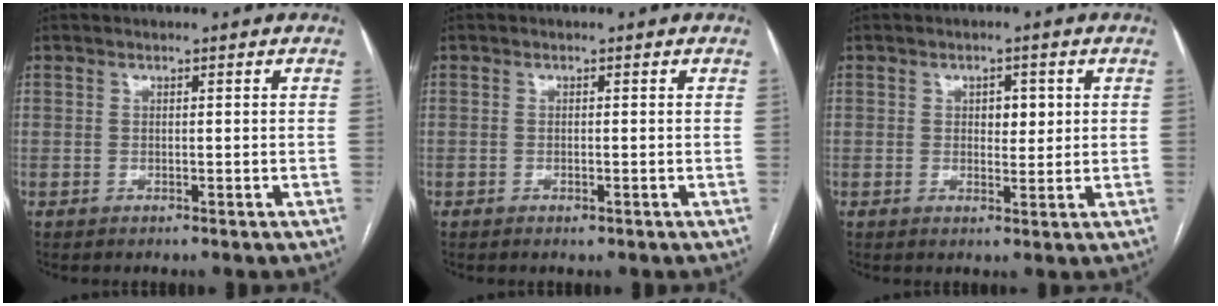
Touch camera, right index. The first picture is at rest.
{"total": 0.6, "force": [-0.4, 0.1, 0.5], "torque": [-0.007, -0.001, -0.005]}
{"total": 2.9, "force": [0.7, 1.6, 2.3], "torque": [-0.028, 0.001, 0.010]}